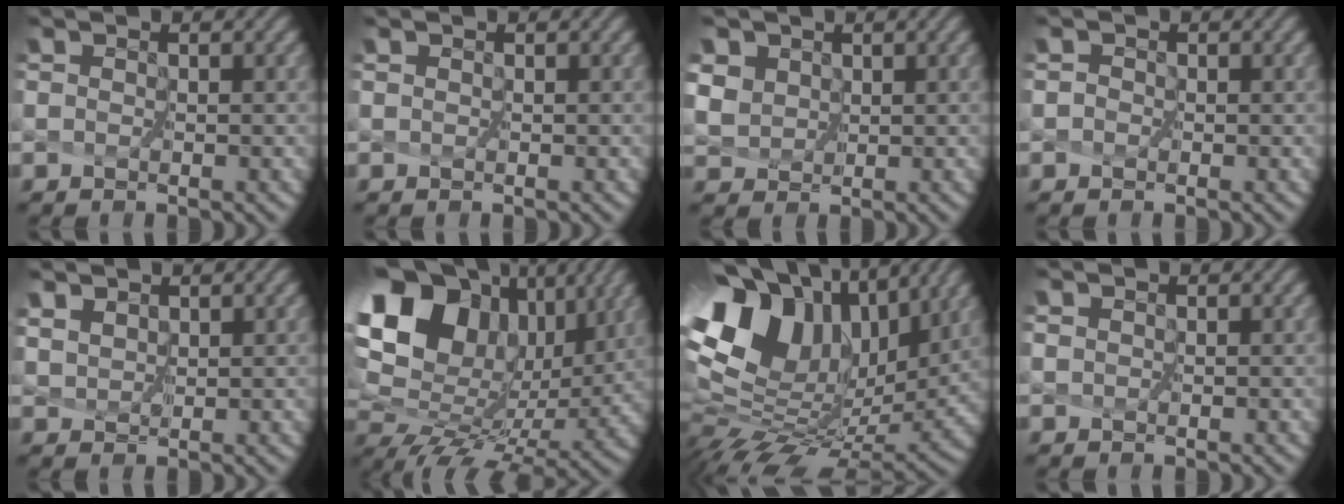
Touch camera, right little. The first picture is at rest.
{"total": 0.0}
{"total": 3.7, "force": [2.2, 2.8, 1.1], "torque": [-0.063, 0.002, 0.051]}
{"total": 0.6, "force": [-0.1, 0.6, 0.1], "torque": [0.014, 0.008, -0.012]}
{"total": 2.2, "force": [2.0, 0.8, 0.4], "torque": [-0.039, -0.004, 0.055]}
{"total": 17.5, "force": [5.9, 12.5, 10.8], "torque": [-0.220, 0.025, 0.137]}
{"total": 13.9, "force": [3.1, 9.5, 9.6], "torque": [-0.185, 0.002, 0.088]}
{"total": 0.8, "force": [0.5, 0.5, 0.4], "torque": [-0.008, 0.007, 0.003]}